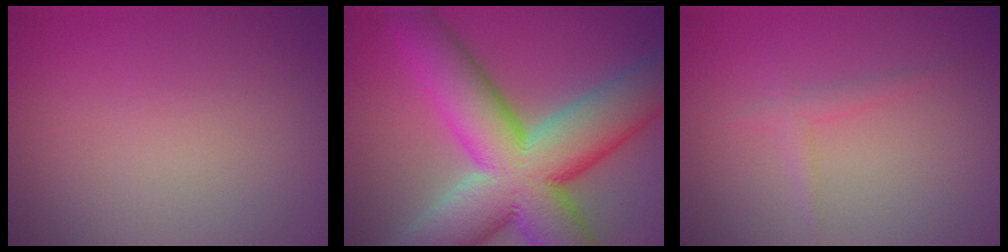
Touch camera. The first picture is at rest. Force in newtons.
{"total": 16.6, "press": 16.6, "slide": 0.9}
{"total": 1.2, "press": 1.2, "slide": 0.1}